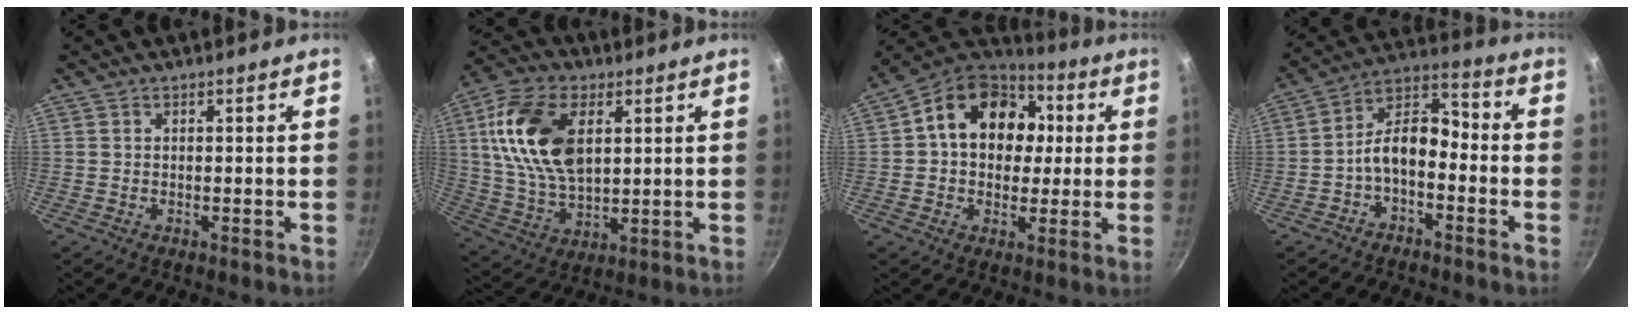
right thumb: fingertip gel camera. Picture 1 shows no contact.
{"total": 17.8, "force": [4.7, 10.6, 13.5], "torque": [-0.242, -0.007, 0.091]}
{"total": 18.1, "force": [3.1, 13.9, 11.2], "torque": [-0.153, 0.031, 0.035]}
{"total": 9.4, "force": [-3.3, 5.3, 7.0], "torque": [-0.113, 0.062, -0.070]}